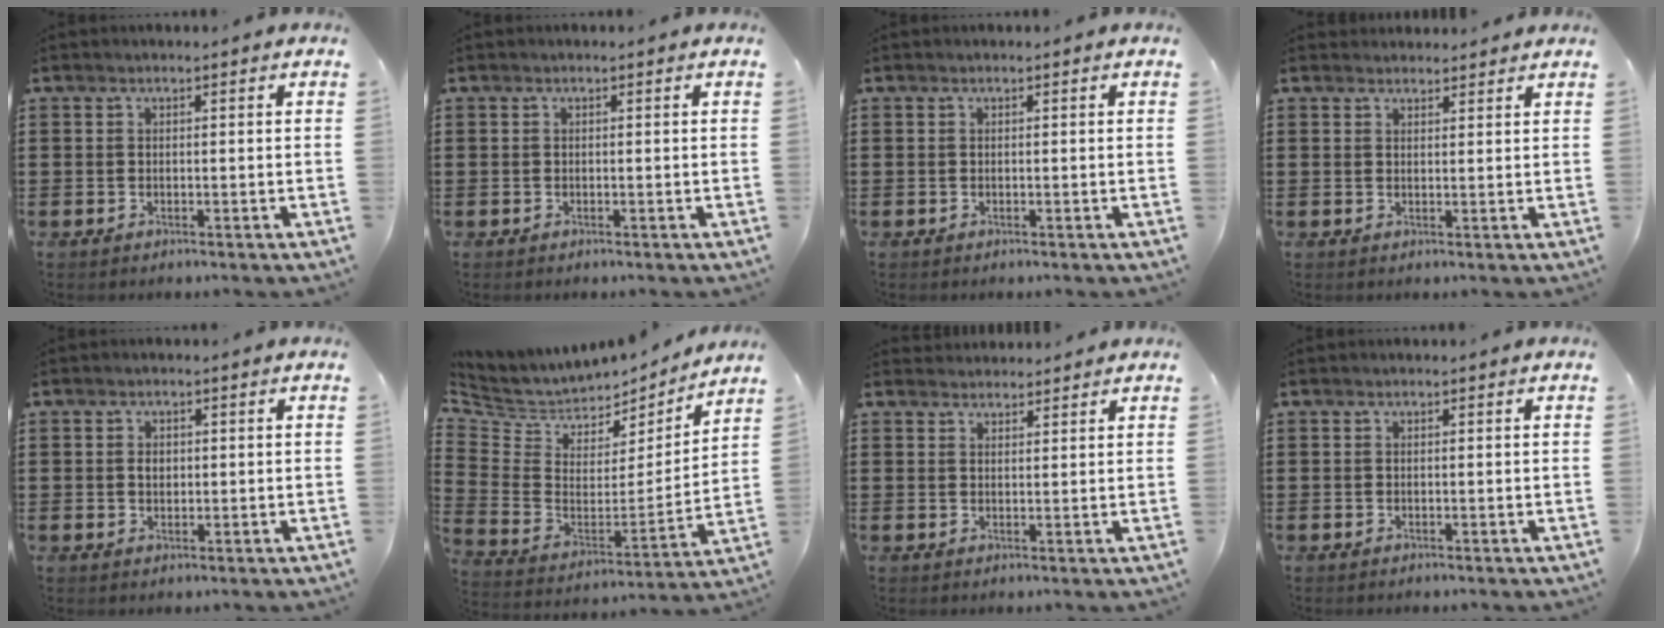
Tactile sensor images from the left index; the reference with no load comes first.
{"total": 0.0}
{"total": 0.0}
{"total": 2.0, "force": [1.9, 0.5, 0.0], "torque": [-0.005, 0.001, 0.038]}
{"total": 1.6, "force": [0.3, 1.1, 1.1], "torque": [-0.024, 0.007, 0.006]}
{"total": 4.6, "force": [3.8, 2.6, 0.5], "torque": [-0.042, -0.043, 0.065]}
{"total": 2.0, "force": [2.0, 0.3, -0.2], "torque": [-0.002, -0.001, 0.040]}
{"total": 0.0}